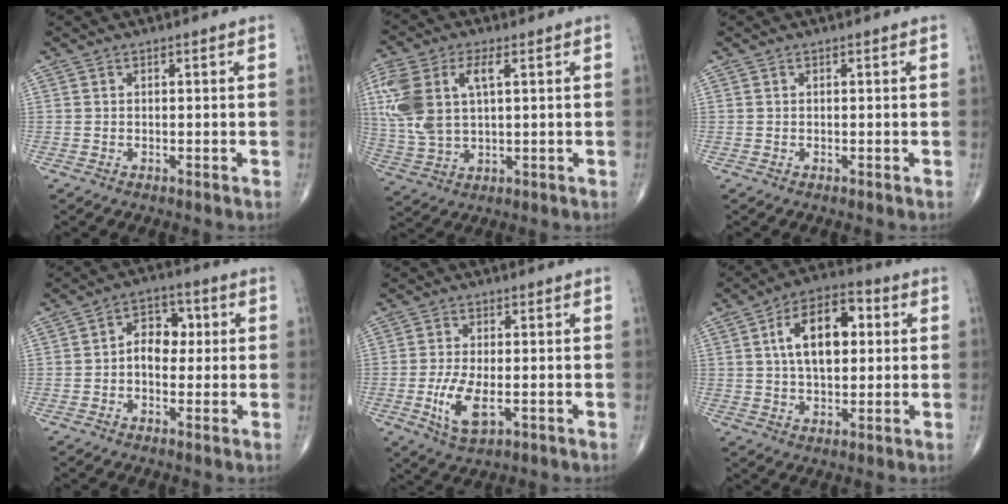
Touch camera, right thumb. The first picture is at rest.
{"total": 14.5, "force": [3.7, 7.6, 11.8], "torque": [-0.282, 0.009, 0.076]}
{"total": 0.0}
{"total": 7.0, "force": [0.2, 5.0, 4.9], "torque": [-0.050, 0.019, -0.005]}
{"total": 6.9, "force": [-1.7, 2.9, 6.0], "torque": [-0.120, -0.008, -0.027]}
{"total": 13.9, "force": [2.9, 7.7, 11.2], "torque": [-0.170, 0.014, 0.042]}